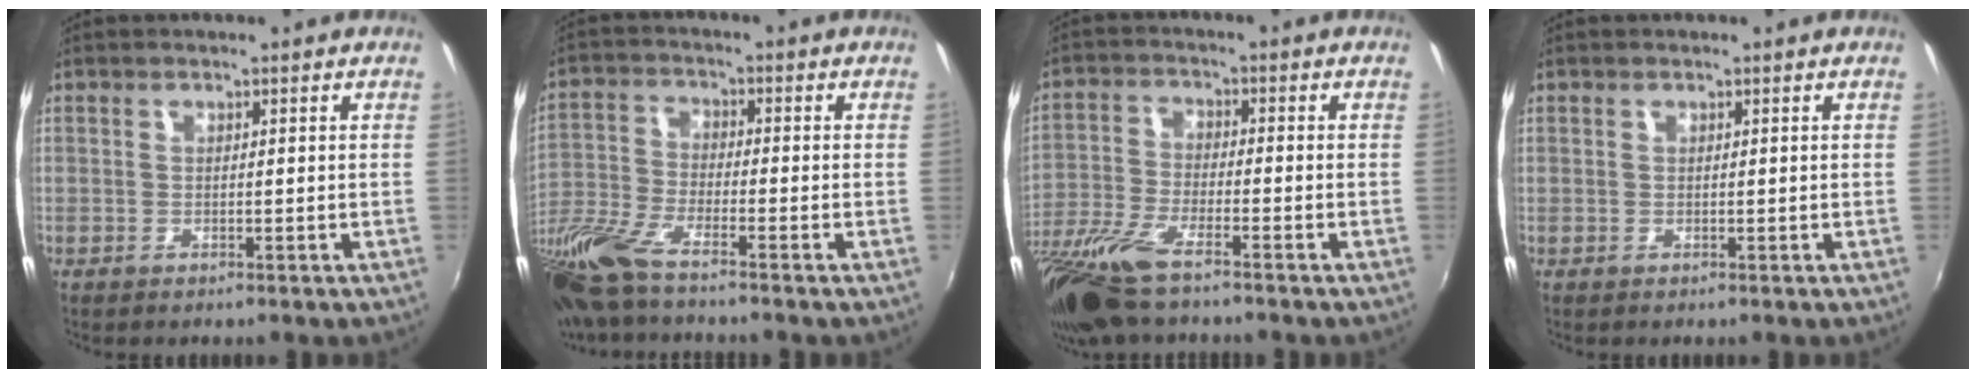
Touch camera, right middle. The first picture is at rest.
{"total": 13.2, "force": [-10.1, 2.4, 8.1], "torque": [-0.187, -0.032, -0.208]}
{"total": 12.4, "force": [-9.4, 2.2, 7.9], "torque": [-0.177, -0.037, -0.186]}
{"total": 0.0}